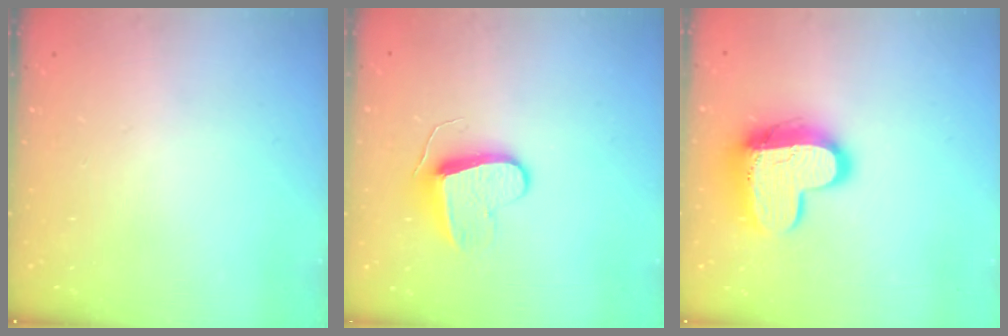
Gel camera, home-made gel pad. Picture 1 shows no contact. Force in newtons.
{"total": 9.1, "press": 9.1, "slide": 0.7}
{"total": 15.1, "press": 15.0, "slide": 1.2}